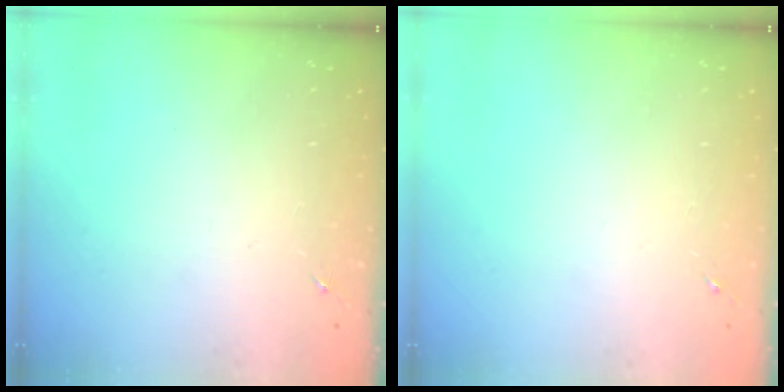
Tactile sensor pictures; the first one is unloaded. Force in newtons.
{"total": 0.0}